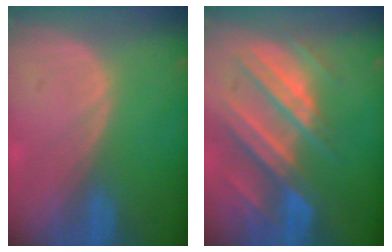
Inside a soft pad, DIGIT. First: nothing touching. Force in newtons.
{"total": 10.5, "press": 9.4, "slide": 4.8}